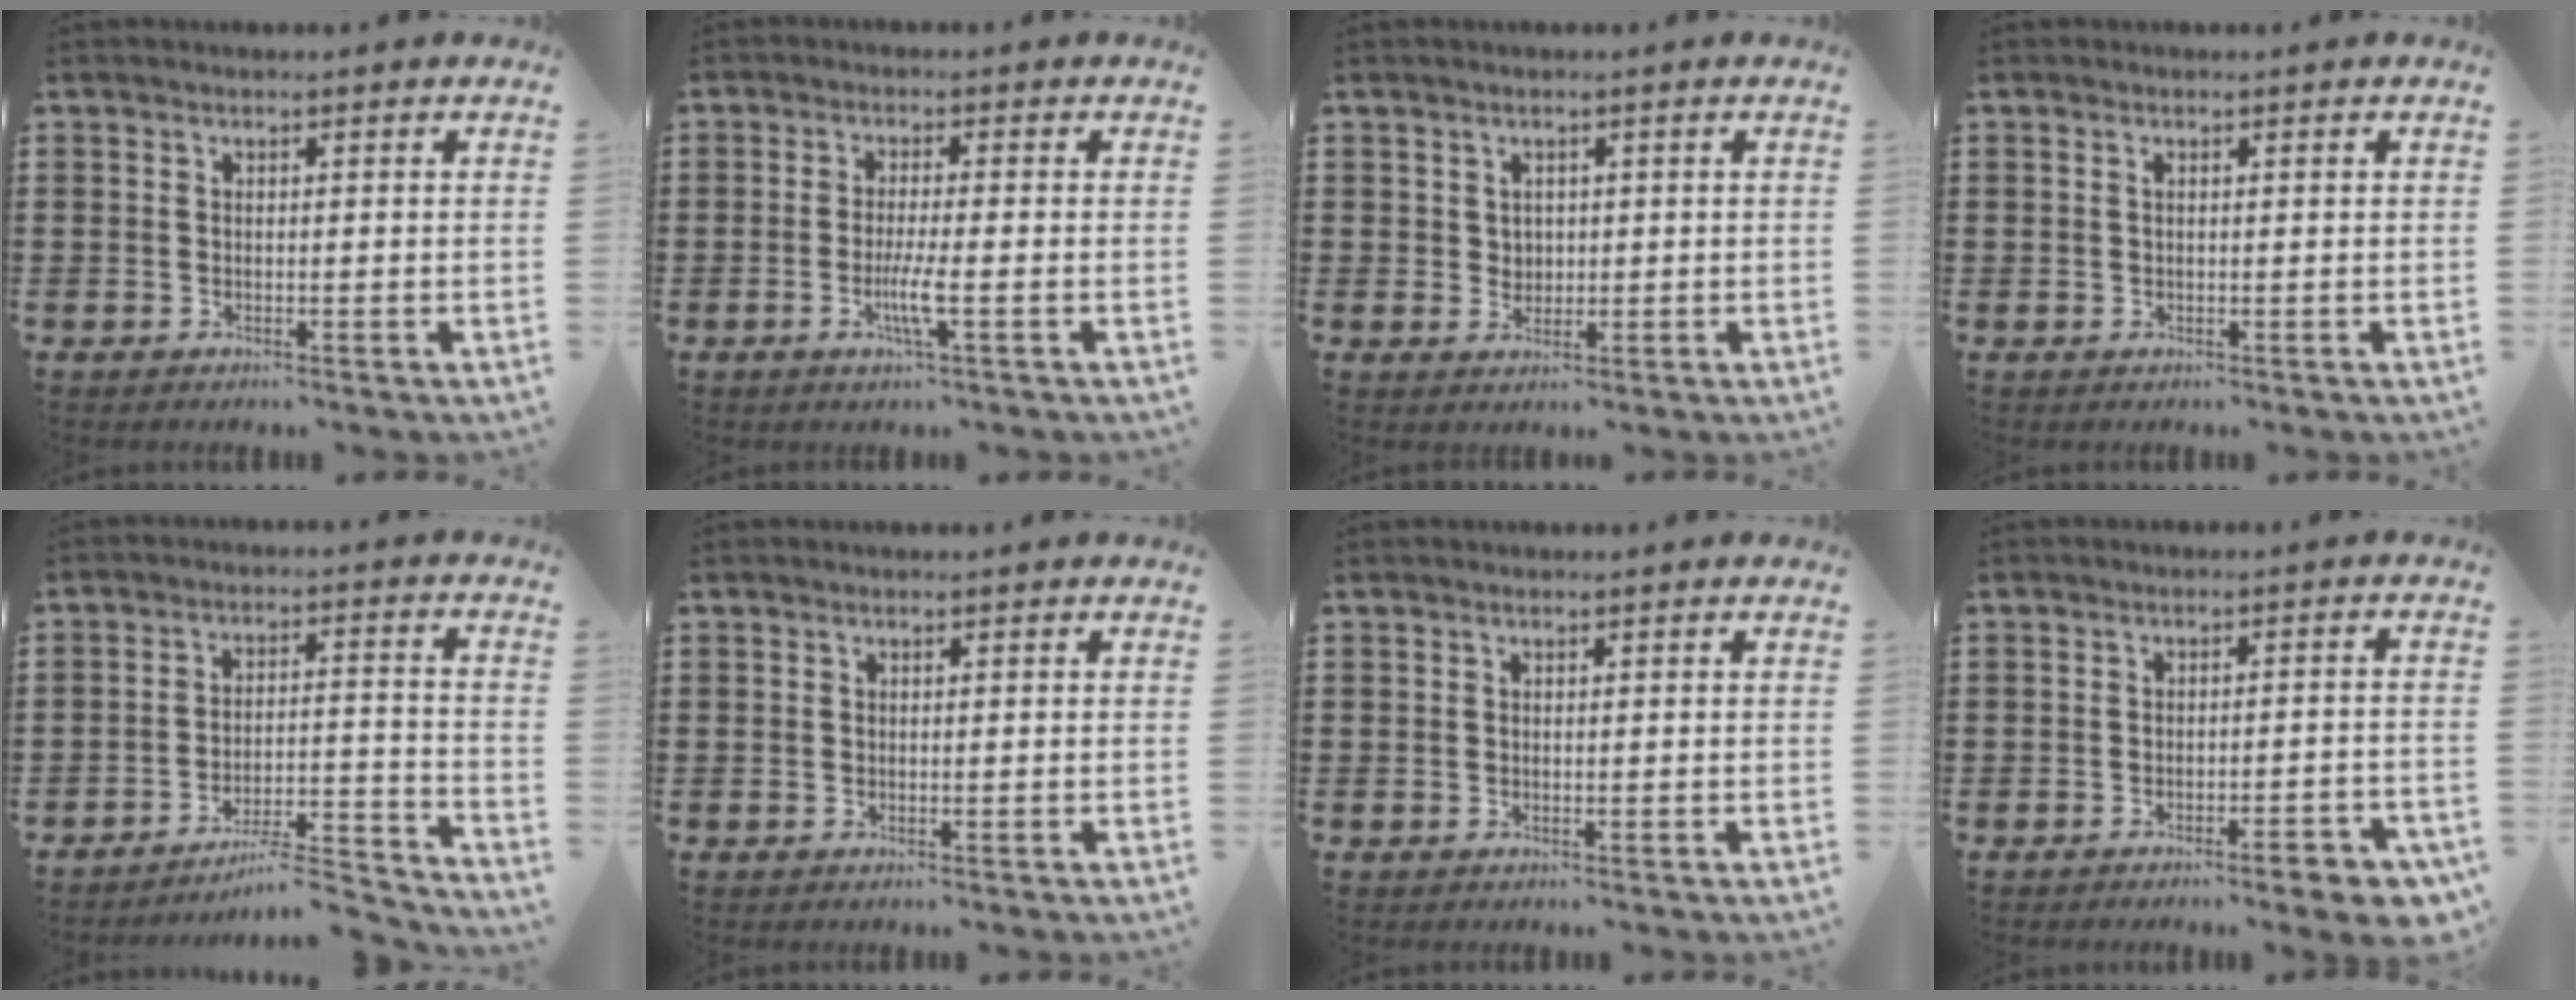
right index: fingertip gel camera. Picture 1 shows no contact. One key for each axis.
{"total": 4.5, "fx": -1.6, "fy": 0.3, "fz": 4.2, "tx": -0.085, "ty": -0.013, "tz": -0.032}
{"total": 1.8, "fx": 0.7, "fy": 1.6, "fz": 0.3, "tx": -0.012, "ty": 0.009, "tz": 0.013}
{"total": 0.7, "fx": 0.2, "fy": 0.1, "fz": 0.7, "tx": -0.014, "ty": 0.001, "tz": 0.004}
{"total": 6.4, "fx": -5.8, "fy": 0.7, "fz": 2.6, "tx": -0.048, "ty": -0.001, "tz": -0.111}
{"total": 0.0}
{"total": 0.0}
{"total": 4.1, "fx": -3.1, "fy": -0.1, "fz": 2.7, "tx": -0.041, "ty": -0.010, "tz": -0.054}